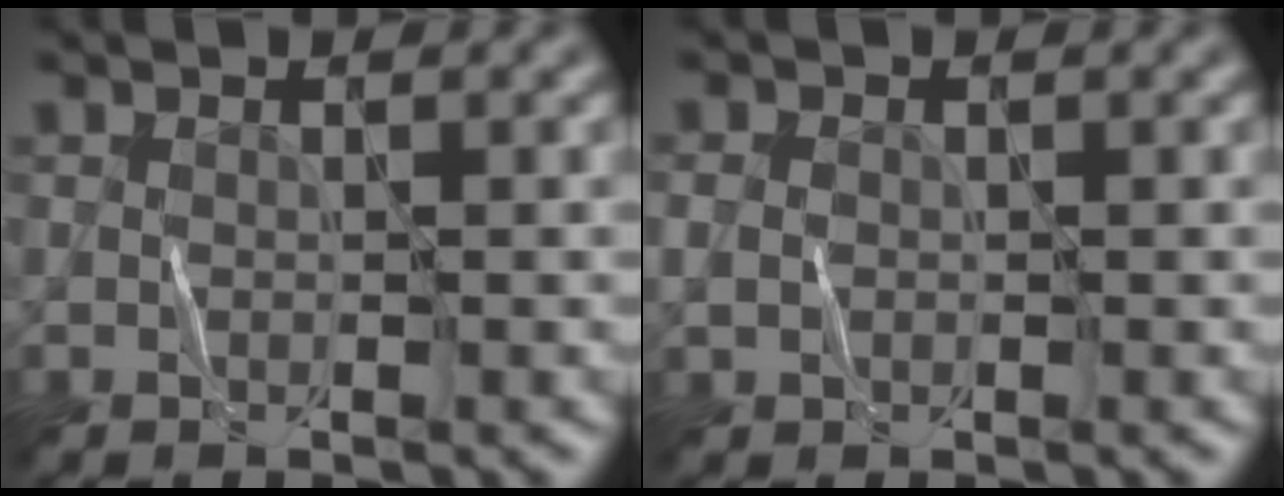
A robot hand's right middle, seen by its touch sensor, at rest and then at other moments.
{"total": 0.9, "force": [-0.3, 0.8, 0.2], "torque": [-0.006, -0.002, -0.005]}